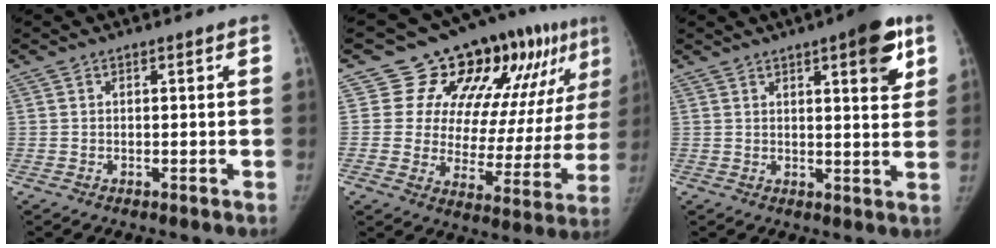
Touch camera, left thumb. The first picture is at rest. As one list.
[{"total": 21.7, "force": [12.5, 10.8, 14.1], "torque": [-0.130, -0.041, 0.172]}, {"total": 9.6, "force": [4.7, 2.8, 7.9], "torque": [-0.080, -0.016, 0.056]}]